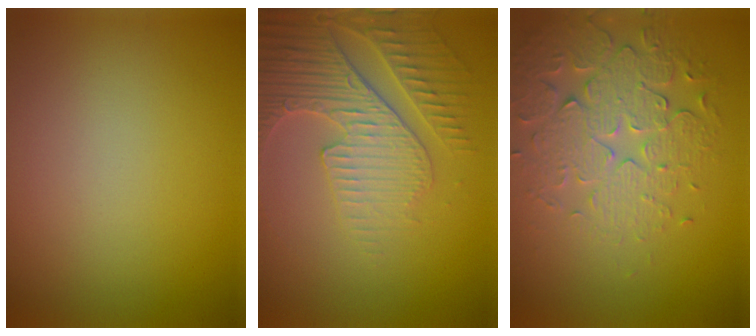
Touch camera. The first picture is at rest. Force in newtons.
{"total": 4.3, "press": 4.2, "slide": 0.8}
{"total": 5.0, "press": 4.4, "slide": 2.3}